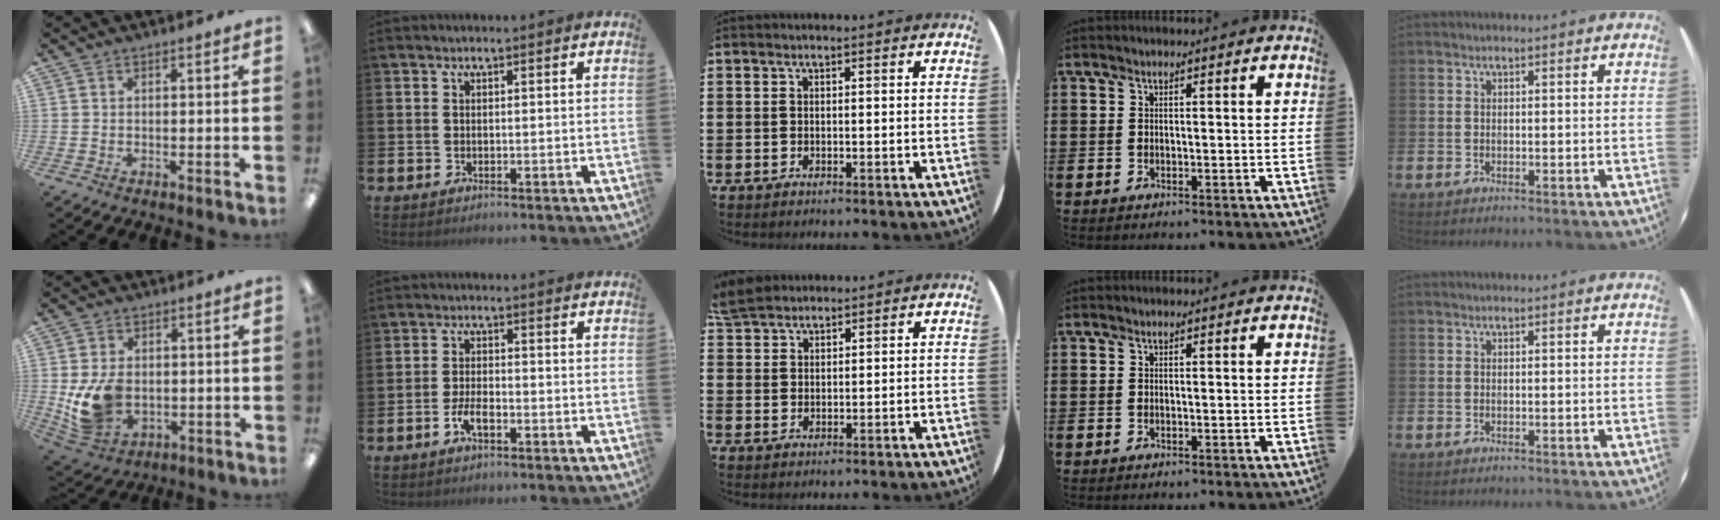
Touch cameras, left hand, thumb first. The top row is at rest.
{"thumb": {"total": 10.5, "force": [-1.1, 7.7, 7.1], "torque": [-0.139, 0.003, -0.013]}, "index": {"total": 3.1, "force": [-1.4, 1.2, 2.4], "torque": [-0.045, 0.000, -0.029]}, "middle": {"total": 4.6, "force": [4.2, 1.6, 1.2], "torque": [-0.035, -0.001, 0.082]}}